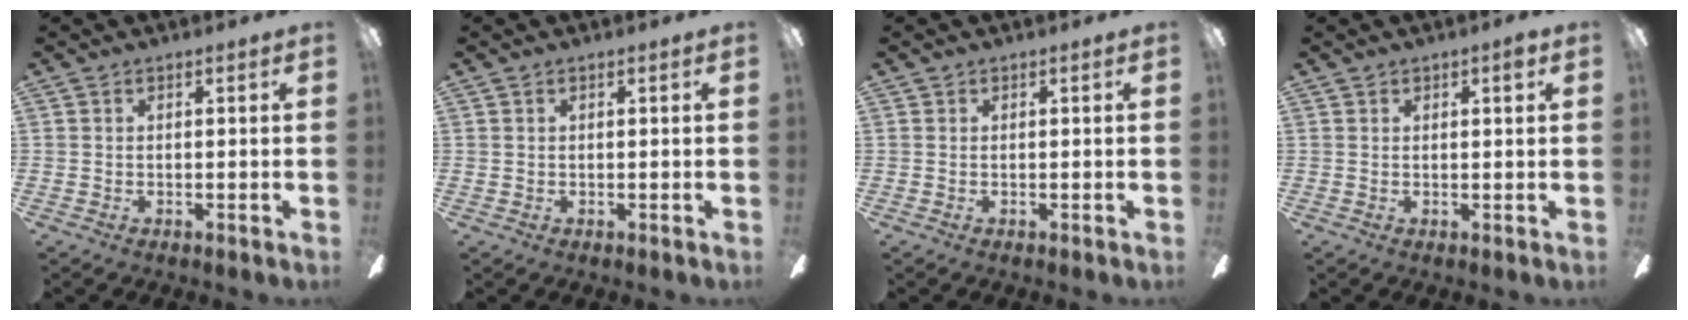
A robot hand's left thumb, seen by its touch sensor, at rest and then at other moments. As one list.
[{"total": 0.6, "force": [0.1, 0.4, 0.3], "torque": [-0.007, 0.002, 0.002]}, {"total": 0.0}, {"total": 1.7, "force": [1.1, 0.5, 1.1], "torque": [-0.008, -0.005, 0.016]}]